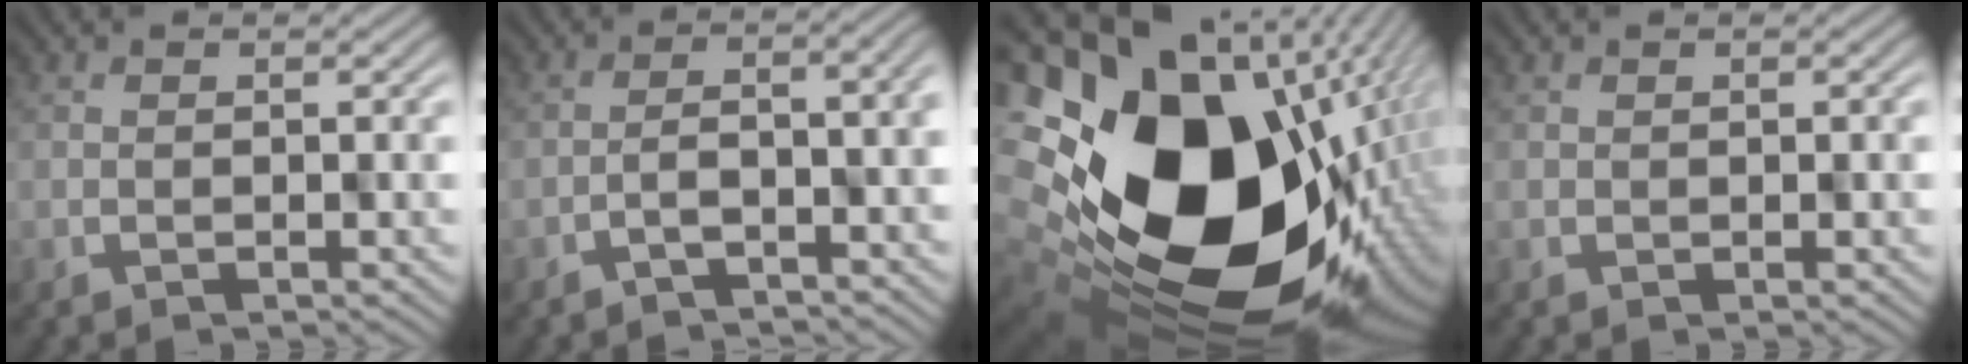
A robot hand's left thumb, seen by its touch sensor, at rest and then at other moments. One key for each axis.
{"total": 5.0, "fx": -2.9, "fy": 1.4, "fz": 3.9, "tx": -0.042, "ty": 0.006, "tz": -0.046}
{"total": 22.3, "fx": 2.2, "fy": 16.2, "fz": 15.1, "tx": -0.337, "ty": -0.100, "tz": 0.088}
{"total": 0.0}